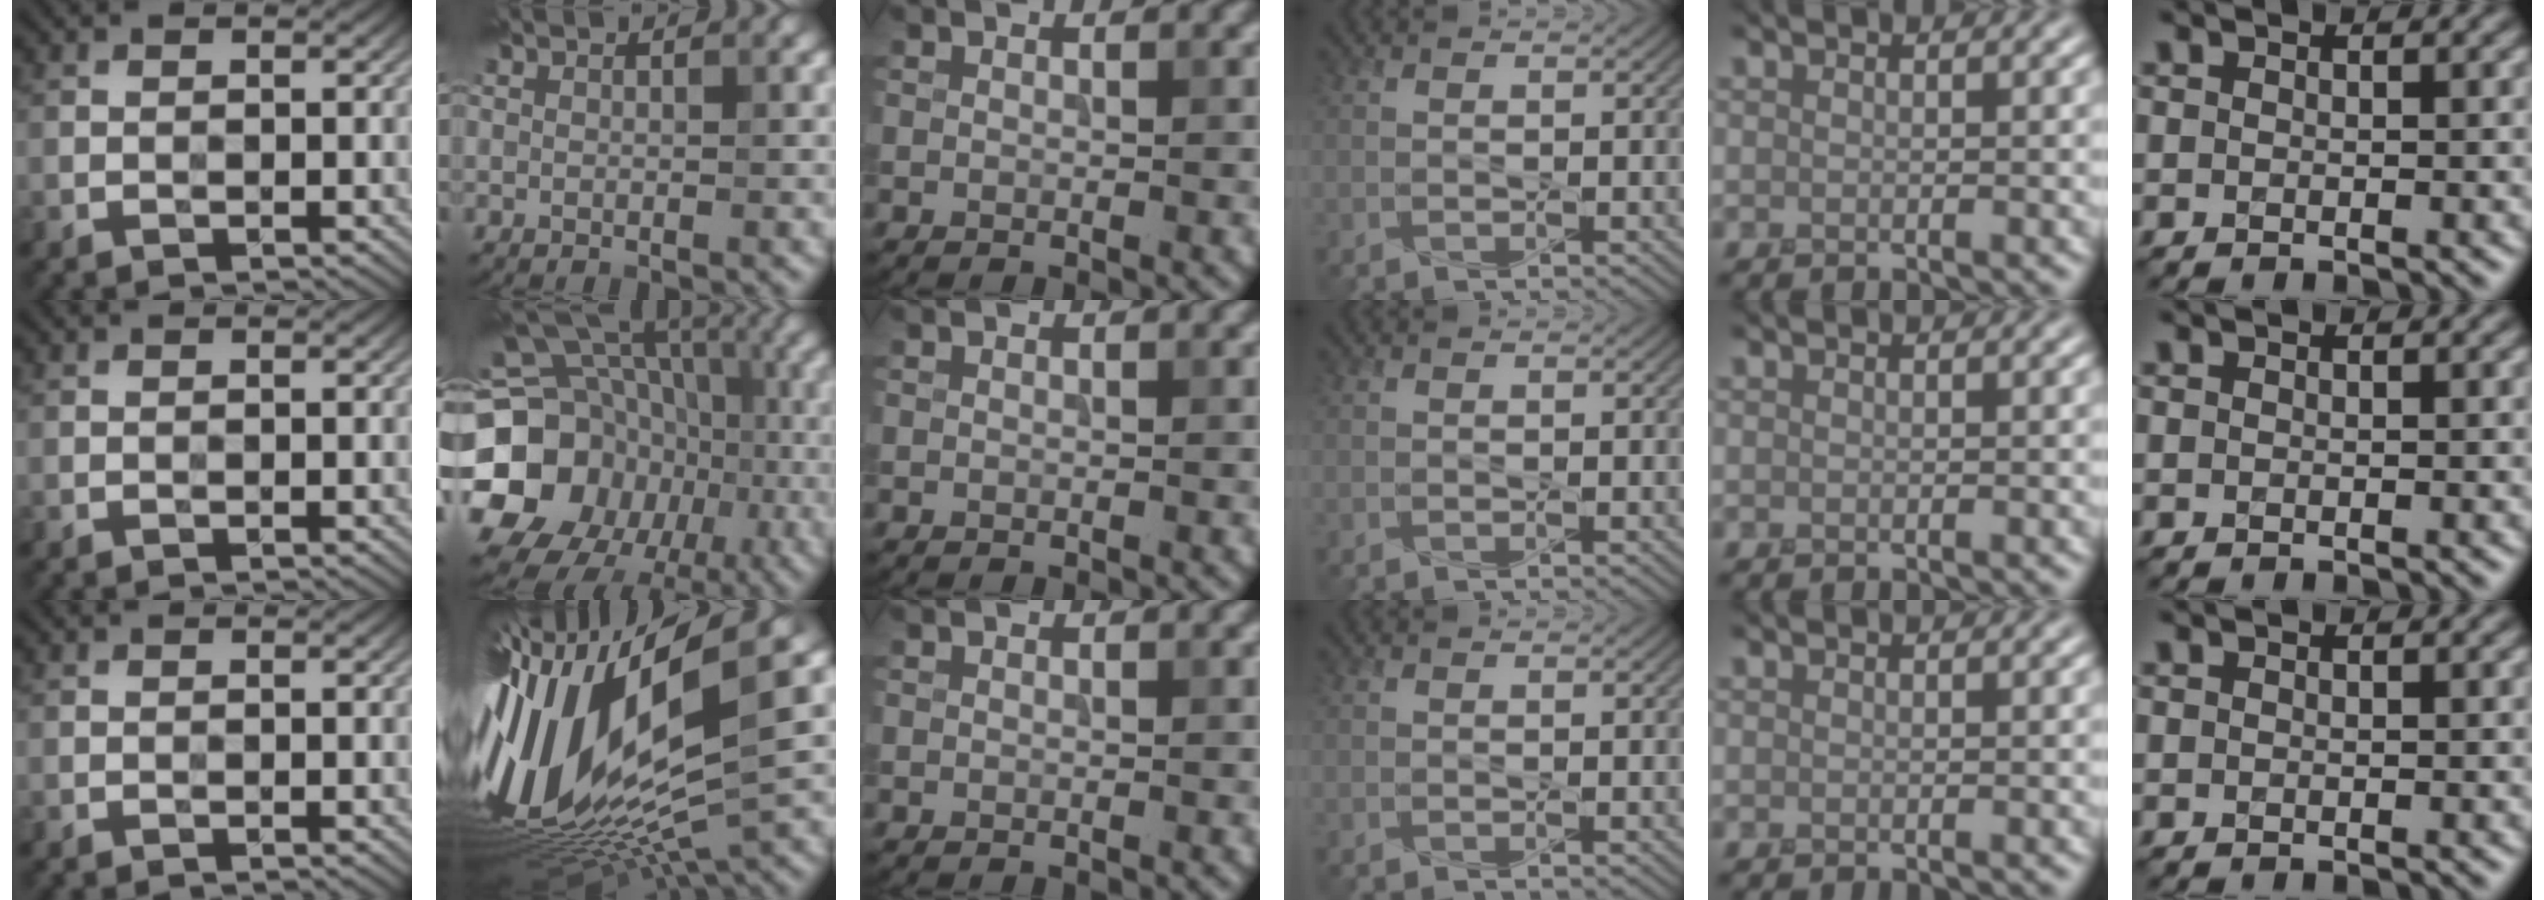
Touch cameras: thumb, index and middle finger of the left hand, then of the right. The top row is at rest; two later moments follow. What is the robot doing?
{"motion": "press", "object": "sticky note"}